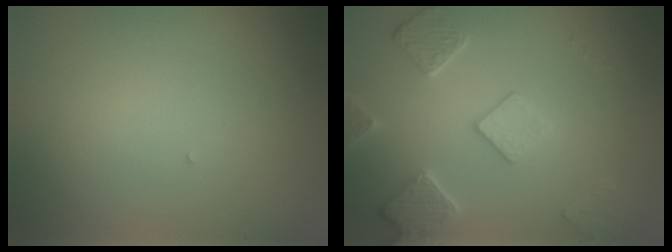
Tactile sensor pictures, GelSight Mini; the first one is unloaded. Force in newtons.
{"total": 4.2, "press": 3.6, "slide": 2.3}